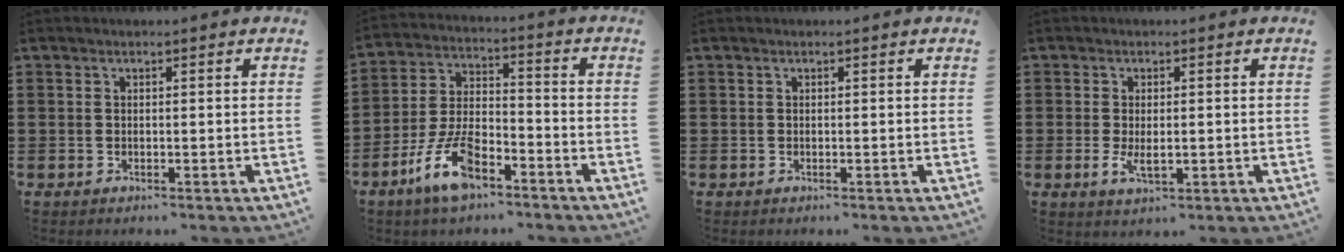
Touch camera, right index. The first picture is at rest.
{"total": 9.5, "force": [-5.7, 3.7, 6.6], "torque": [-0.158, 0.001, -0.111]}
{"total": 0.0}
{"total": 2.9, "force": [-0.3, 1.3, 2.6], "torque": [-0.048, 0.000, -0.004]}